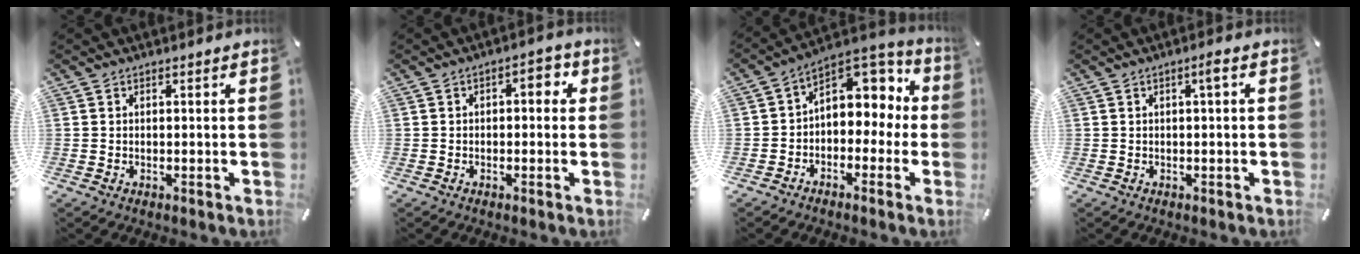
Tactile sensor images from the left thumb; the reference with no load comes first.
{"total": 3.6, "force": [-0.5, 2.1, 2.8], "torque": [-0.041, 0.010, -0.018]}
{"total": 7.9, "force": [2.4, 6.5, 3.9], "torque": [-0.050, -0.022, 0.043]}
{"total": 2.1, "force": [0.2, 0.4, 2.1], "torque": [-0.040, 0.006, 0.001]}